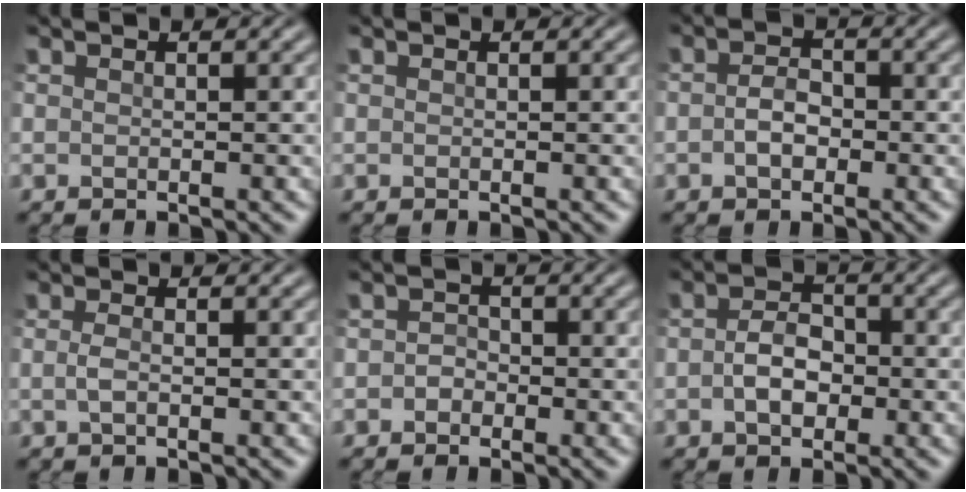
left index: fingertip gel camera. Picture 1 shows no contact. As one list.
[{"total": 0.0}, {"total": 2.2, "force": [-0.6, 1.4, 1.5], "torque": [-0.033, 0.003, -0.014]}, {"total": 1.2, "force": [-0.3, 0.4, 1.0], "torque": [-0.027, -0.001, -0.007]}, {"total": 1.2, "force": [-0.5, 1.0, 0.4], "torque": [-0.006, 0.000, -0.011]}, {"total": 3.0, "force": [-0.7, 1.9, 2.2], "torque": [-0.043, 0.002, -0.016]}]